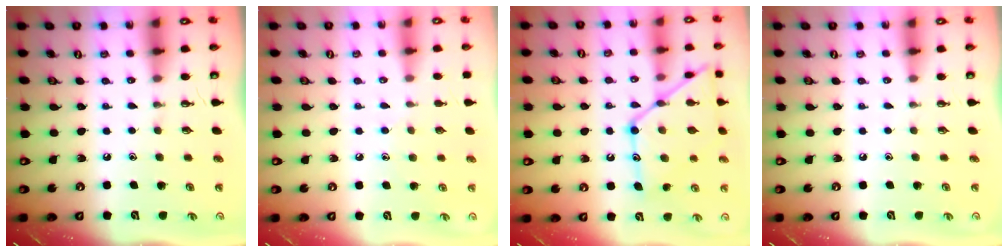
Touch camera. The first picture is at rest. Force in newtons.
{"total": 6.2, "press": 6.1, "slide": 0.7}
{"total": 18.3, "press": 18.3, "slide": 1.6}
{"total": 0.0}